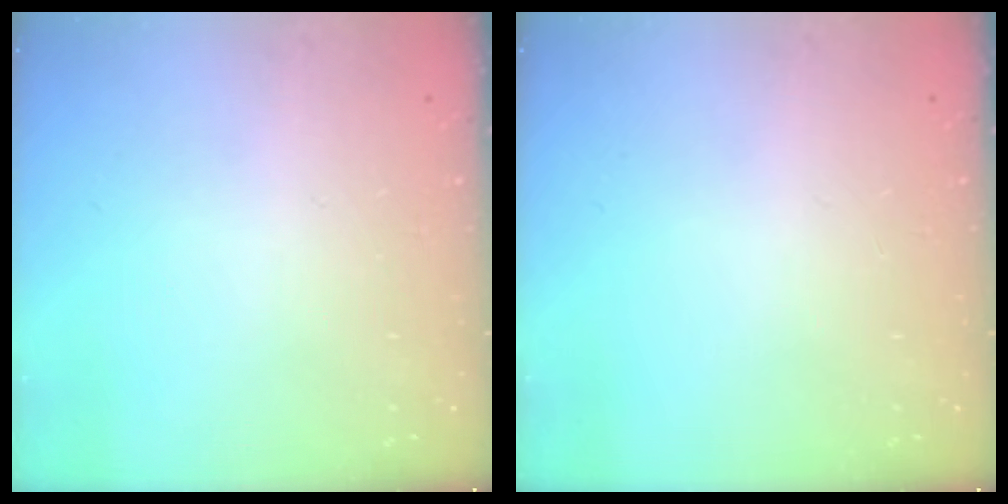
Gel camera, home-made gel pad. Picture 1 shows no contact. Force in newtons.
{"total": 0.0}